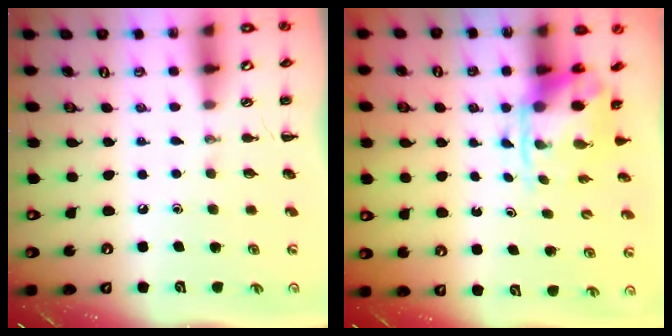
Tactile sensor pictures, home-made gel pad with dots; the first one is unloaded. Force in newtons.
{"total": 3.6, "press": 3.5, "slide": 0.8}